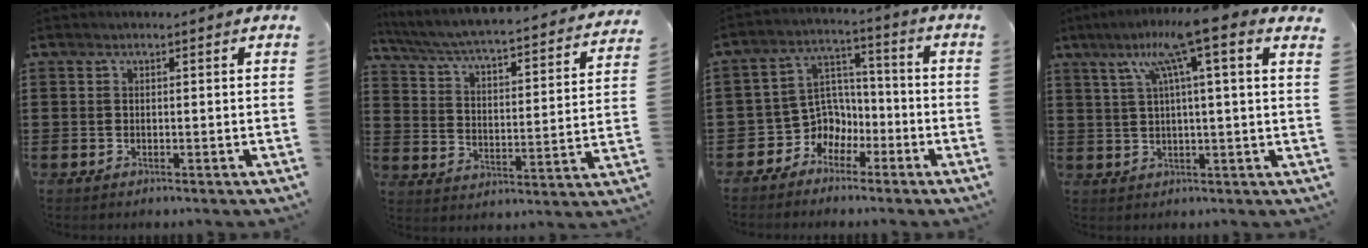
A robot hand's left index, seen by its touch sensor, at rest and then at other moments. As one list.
[{"total": 3.9, "force": [3.6, -0.2, 1.6], "torque": [-0.052, -0.040, 0.050]}, {"total": 6.2, "force": [-2.6, 5.4, 1.3], "torque": [-0.055, -0.002, -0.054]}, {"total": 10.1, "force": [5.5, 0.0, 8.5], "torque": [-0.167, -0.010, 0.088]}]